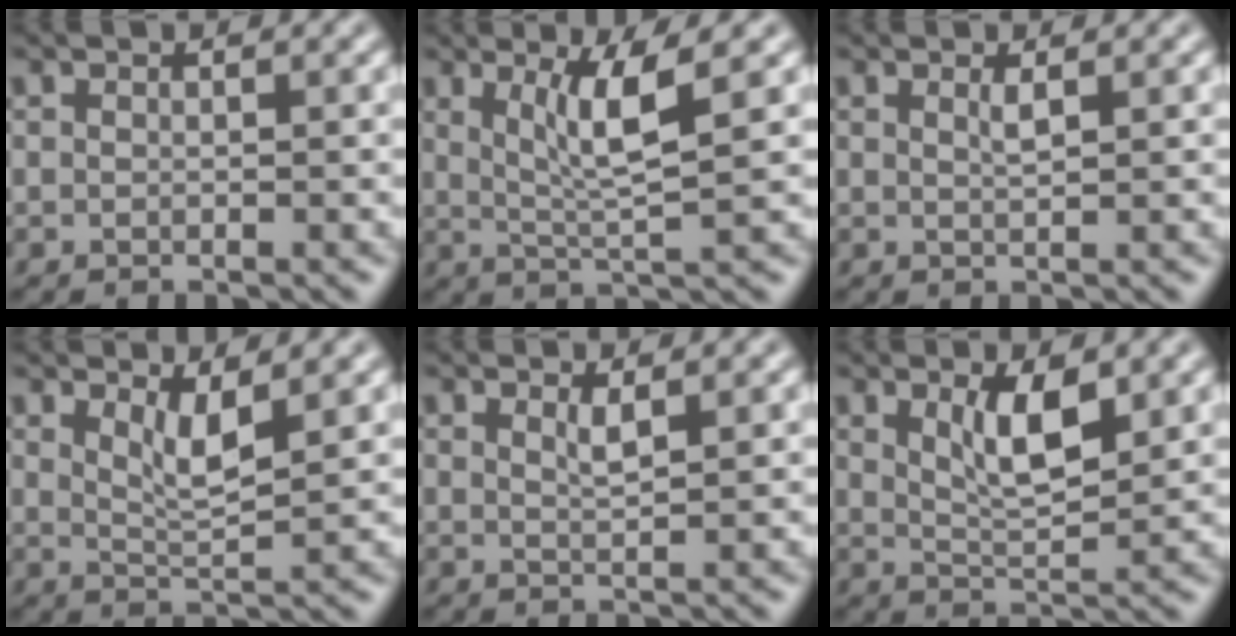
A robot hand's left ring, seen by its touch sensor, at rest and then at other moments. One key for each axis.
{"total": 4.3, "fx": 1.5, "fy": 0.7, "fz": 4.0, "tx": -0.076, "ty": -0.007, "tz": 0.032}
{"total": 0.9, "fx": 0.5, "fy": 0.1, "fz": 0.7, "tx": -0.014, "ty": -0.001, "tz": 0.008}
{"total": 2.6, "fx": 1.4, "fy": 0.6, "fz": 2.1, "tx": -0.036, "ty": -0.010, "tz": 0.029}
{"total": 1.2, "fx": 0.7, "fy": 0.2, "fz": 0.9, "tx": -0.019, "ty": -0.004, "tz": 0.013}
{"total": 3.7, "fx": 1.6, "fy": 1.1, "fz": 3.2, "tx": -0.060, "ty": -0.005, "tz": 0.031}